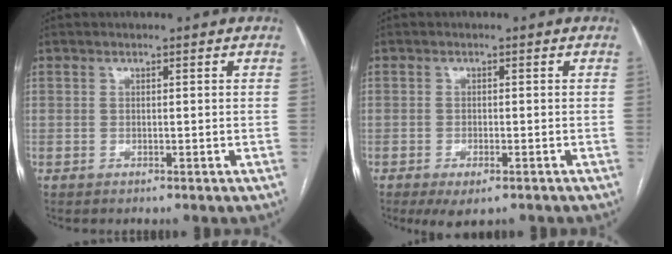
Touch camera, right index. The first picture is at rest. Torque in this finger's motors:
{"motor_torque": [0.57, -0.43, 0.27, 0.05]}